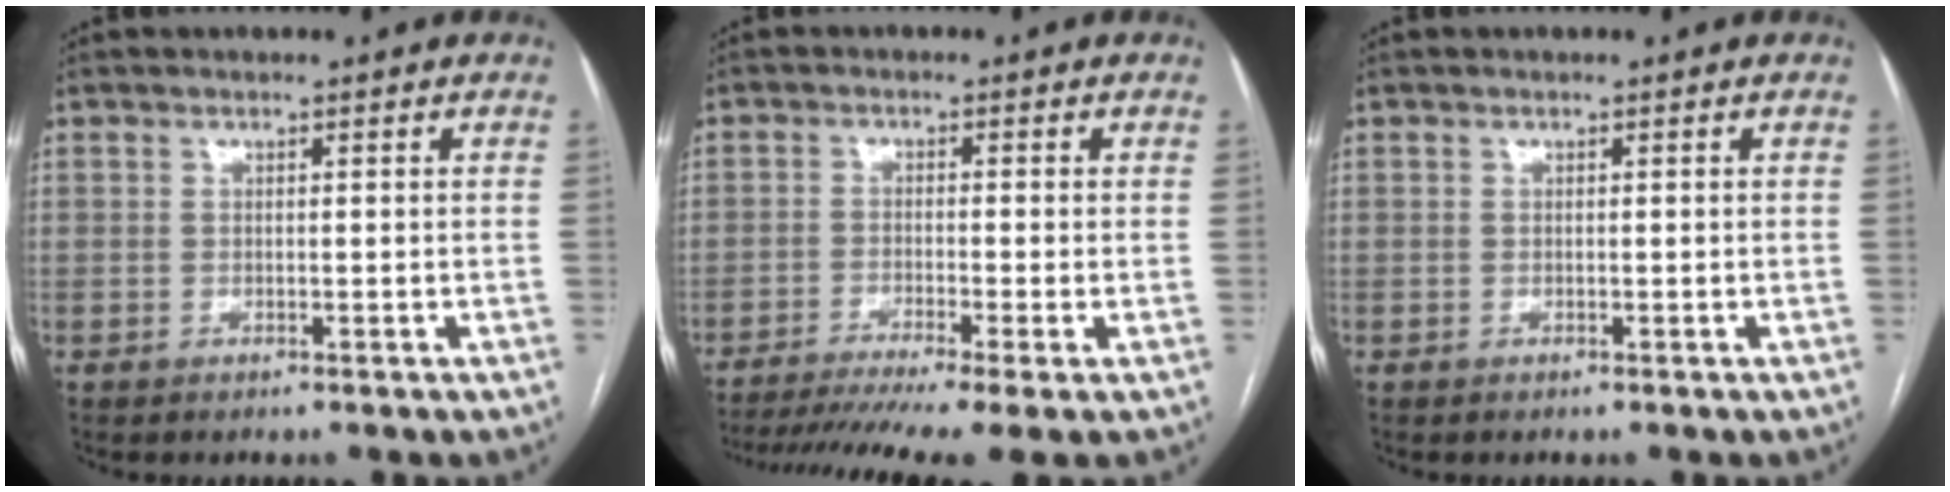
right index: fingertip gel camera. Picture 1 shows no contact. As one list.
[{"total": 12.0, "force": [-9.0, -0.1, 7.9], "torque": [-0.127, -0.023, -0.144]}, {"total": 0.0}]